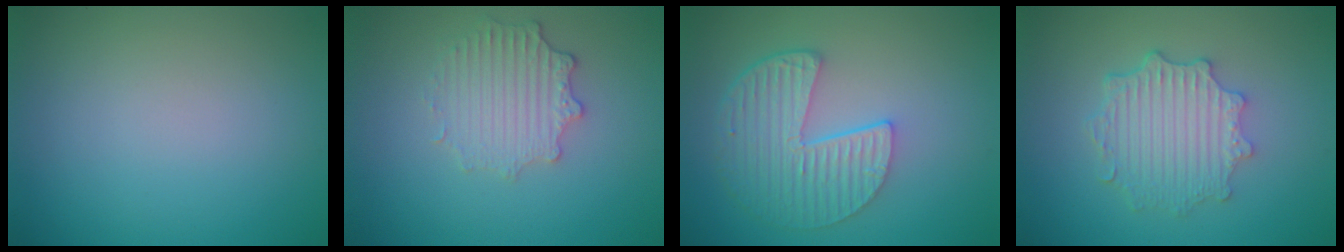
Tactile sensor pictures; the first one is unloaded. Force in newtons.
{"total": 2.8, "press": 2.5, "slide": 1.4}
{"total": 5.6, "press": 4.2, "slide": 3.7}
{"total": 4.7, "press": 3.7, "slide": 2.8}